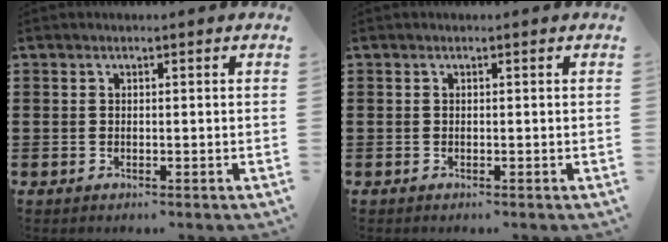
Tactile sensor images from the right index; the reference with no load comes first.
{"total": 0.0}